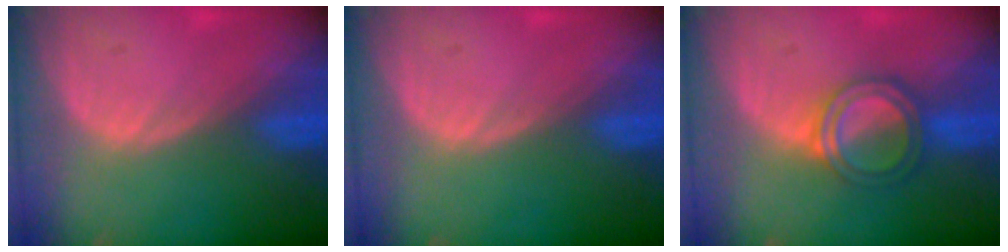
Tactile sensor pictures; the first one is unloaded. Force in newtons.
{"total": 0.0}
{"total": 5.3, "press": 5.2, "slide": 1.3}